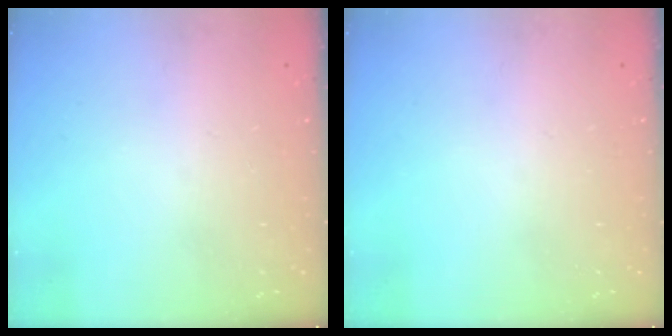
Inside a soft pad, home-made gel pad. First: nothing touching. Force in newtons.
{"total": 0.0}